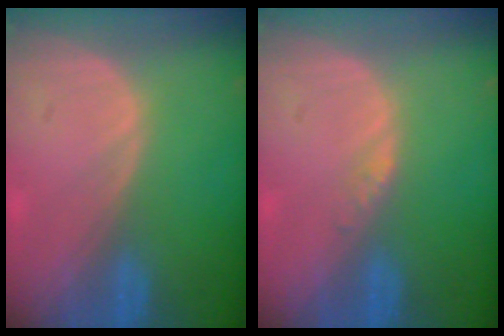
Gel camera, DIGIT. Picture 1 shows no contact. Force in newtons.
{"total": 1.1, "press": 1.1, "slide": 0.1}